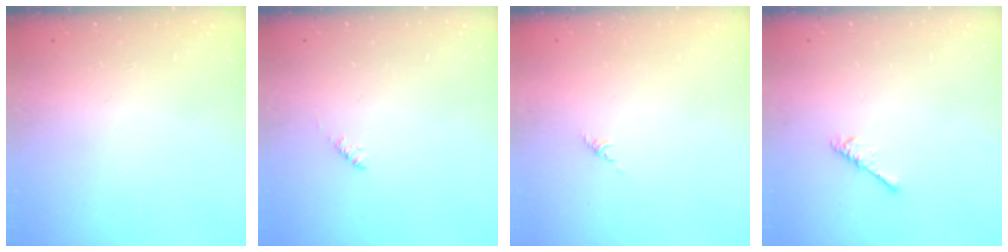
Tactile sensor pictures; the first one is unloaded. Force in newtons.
{"total": 3.1, "press": 3.1, "slide": 0.6}
{"total": 0.0}
{"total": 2.6, "press": 2.5, "slide": 0.5}